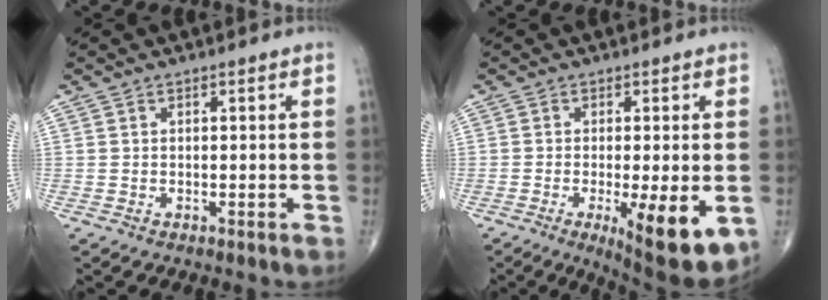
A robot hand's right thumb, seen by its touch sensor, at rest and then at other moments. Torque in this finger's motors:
{"motor_torque": [1.11, 1.71, 0.64, -0.66, 0.32]}